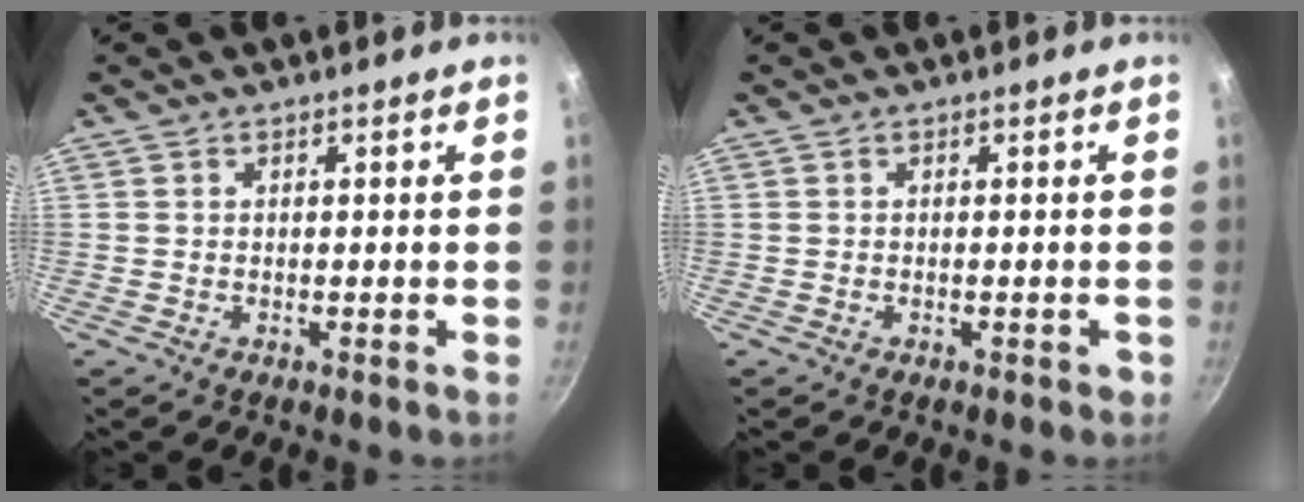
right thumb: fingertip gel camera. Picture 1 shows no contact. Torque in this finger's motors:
{"motor_torque": [-0.31, -0.03, -0.24, 0.10, -0.03]}